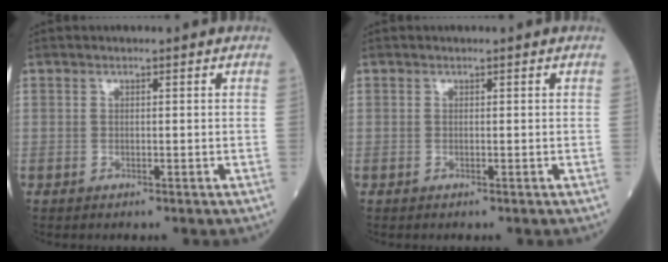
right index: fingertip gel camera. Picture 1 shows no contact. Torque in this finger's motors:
{"motor_torque": [0.00, 0.00, -0.01, 0.01]}